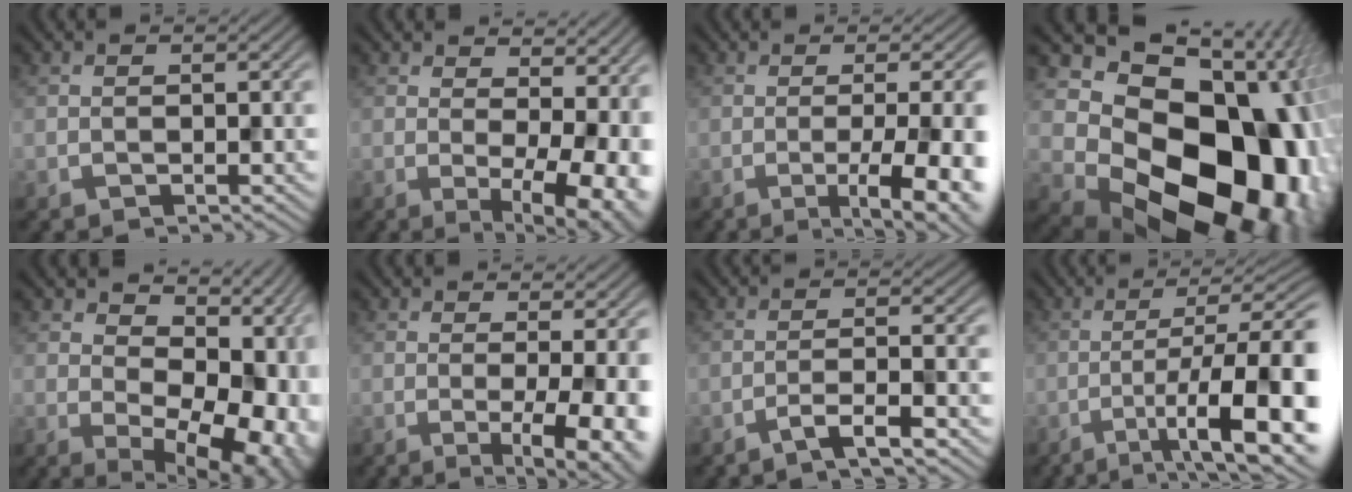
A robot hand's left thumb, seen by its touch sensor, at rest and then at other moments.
{"total": 11.3, "force": [1.0, 5.3, 9.9], "torque": [-0.102, -0.001, 0.040]}
{"total": 11.7, "force": [-3.4, 2.7, 10.8], "torque": [-0.118, 0.002, -0.043]}
{"total": 20.8, "force": [-2.2, 15.4, 13.7], "torque": [-0.216, -0.056, -0.007]}
{"total": 14.7, "force": [0.0, 8.8, 11.7], "torque": [-0.130, -0.015, 0.045]}
{"total": 8.2, "force": [-1.2, 1.9, 7.9], "torque": [-0.096, -0.004, -0.014]}
{"total": 4.4, "force": [-3.1, 0.1, 3.1], "torque": [-0.049, 0.012, -0.071]}
{"total": 14.1, "force": [-5.2, 3.3, 12.6], "torque": [-0.194, -0.003, -0.077]}